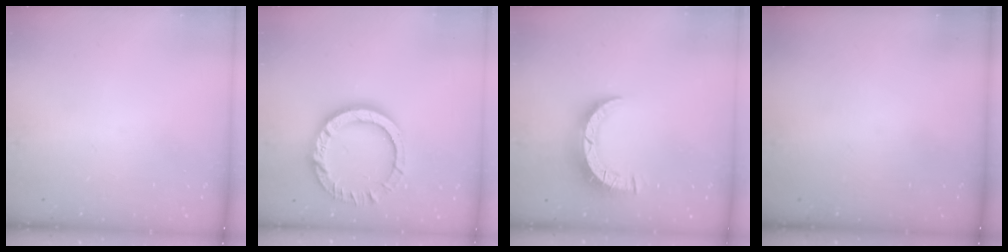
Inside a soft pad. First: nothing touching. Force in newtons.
{"total": 15.1, "press": 15.0, "slide": 1.5}
{"total": 7.9, "press": 7.9, "slide": 1.0}
{"total": 0.0}